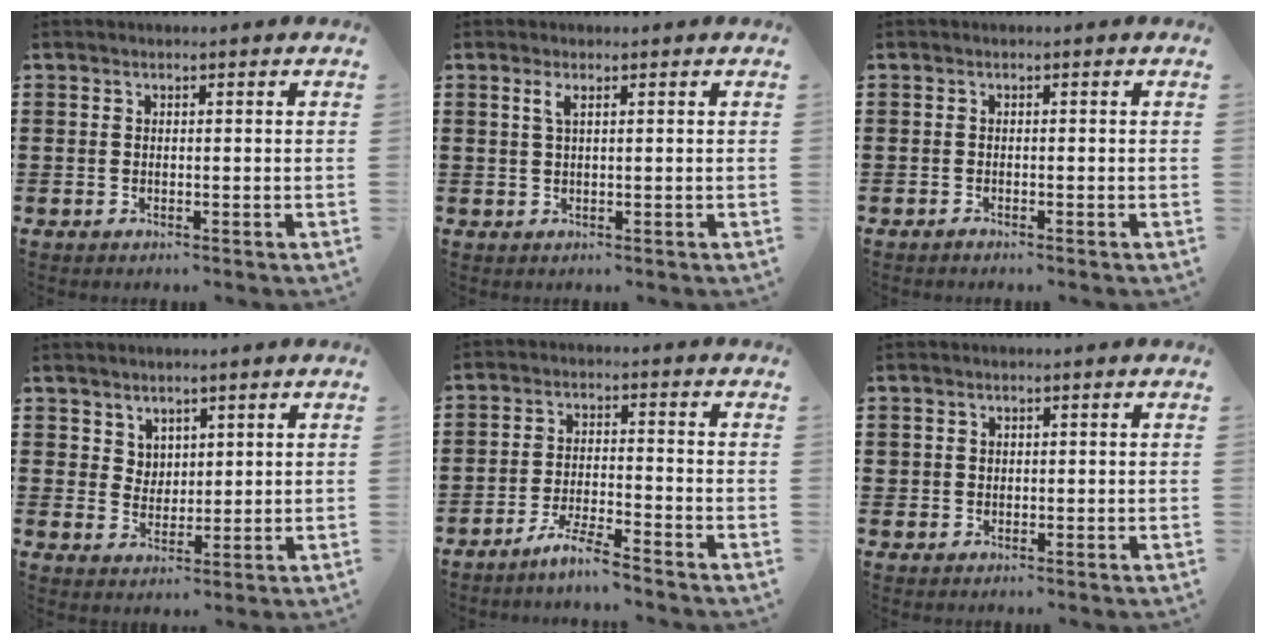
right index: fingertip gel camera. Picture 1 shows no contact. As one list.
[{"total": 1.5, "force": [0.6, 0.3, 1.4], "torque": [-0.029, 0.004, 0.009]}, {"total": 0.6, "force": [-0.6, 0.0, 0.1], "torque": [-0.004, -0.004, -0.012]}, {"total": 3.6, "force": [2.7, 2.4, 0.2], "torque": [-0.015, 0.003, 0.052]}, {"total": 4.9, "force": [-4.5, -0.4, 1.9], "torque": [-0.048, -0.008, -0.089]}, {"total": 1.0, "force": [0.4, 0.9, 0.2], "torque": [-0.006, 0.004, 0.008]}]